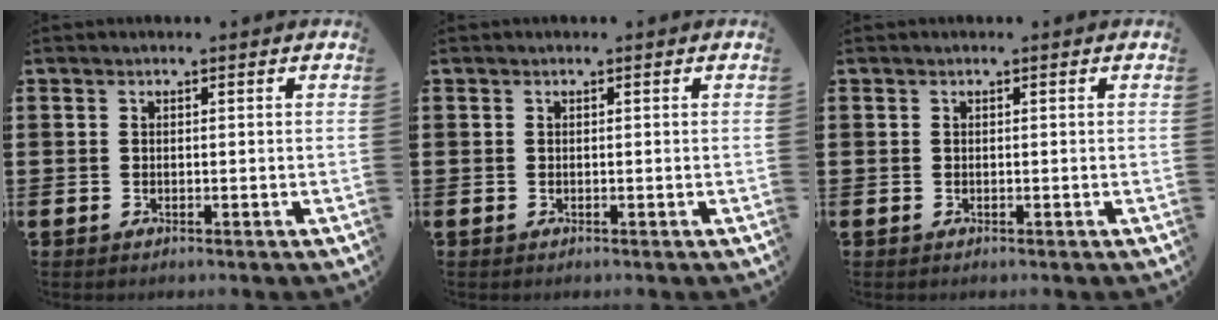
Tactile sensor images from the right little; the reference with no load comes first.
{"total": 0.0}
{"total": 0.0}